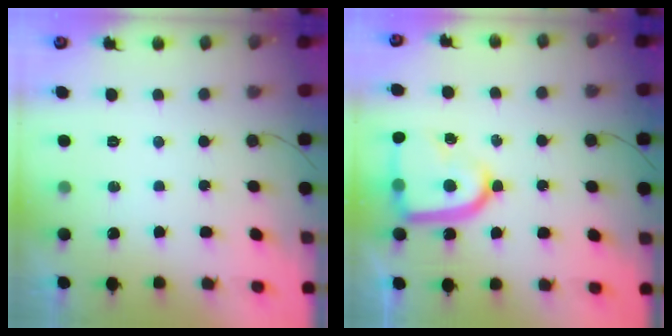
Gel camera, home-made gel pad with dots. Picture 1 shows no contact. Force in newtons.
{"total": 16.8, "press": 16.7, "slide": 1.6}